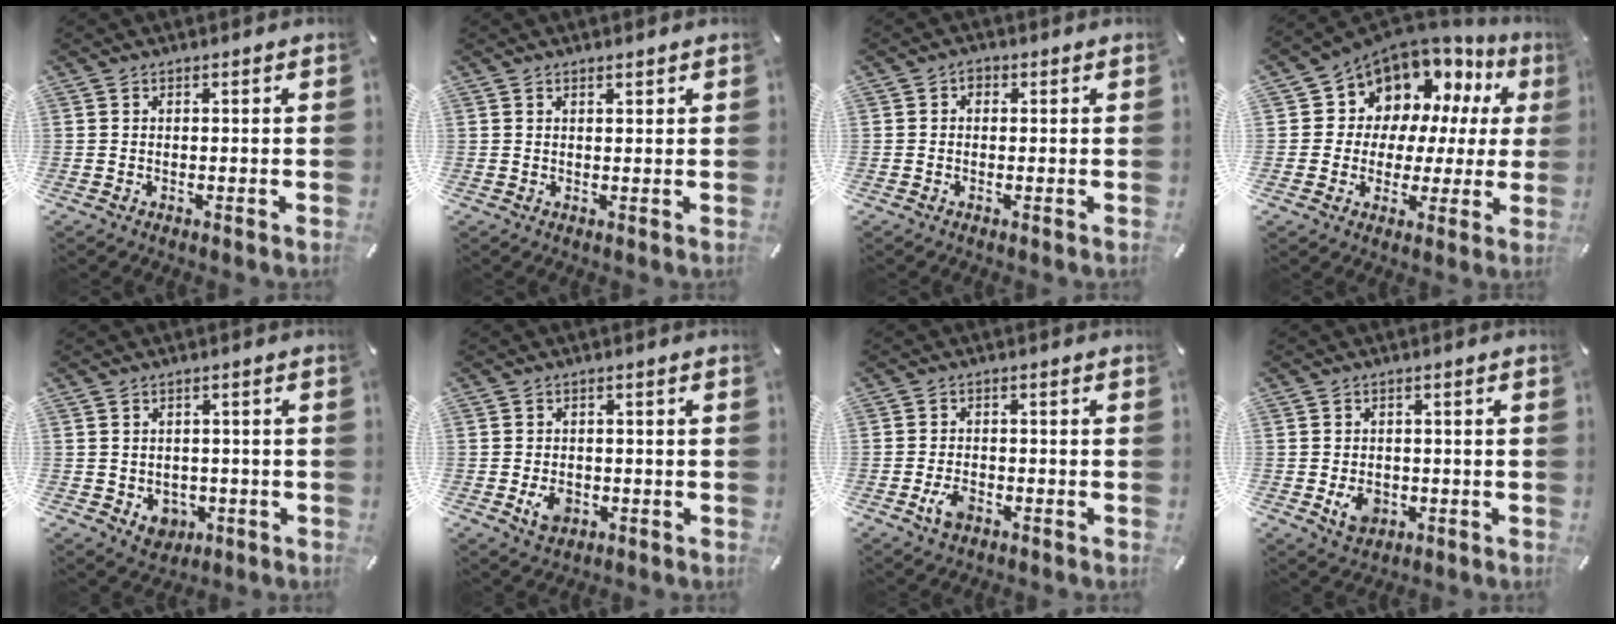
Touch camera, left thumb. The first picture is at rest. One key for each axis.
{"total": 1.1, "fx": 0.7, "fy": 0.4, "fz": 0.8, "tx": -0.015, "ty": 0.001, "tz": 0.013}
{"total": 1.2, "fx": 0.0, "fy": 1.1, "fz": 0.6, "tx": -0.013, "ty": 0.006, "tz": -0.002}
{"total": 11.0, "fx": 7.6, "fy": 7.8, "fz": 1.7, "tx": -0.038, "ty": -0.079, "tz": 0.141}
{"total": 4.8, "fx": -1.2, "fy": 4.1, "fz": 2.1, "tx": -0.020, "ty": 0.003, "tz": -0.020}
{"total": 5.1, "fx": -1.4, "fy": 3.7, "fz": 3.1, "tx": -0.058, "ty": 0.000, "tz": -0.025}
{"total": 4.5, "fx": -2.1, "fy": 2.6, "fz": 2.9, "tx": -0.068, "ty": 0.004, "tz": -0.042}
{"total": 5.7, "fx": -1.4, "fy": 4.4, "fz": 3.3, "tx": -0.052, "ty": -0.002, "tz": -0.025}